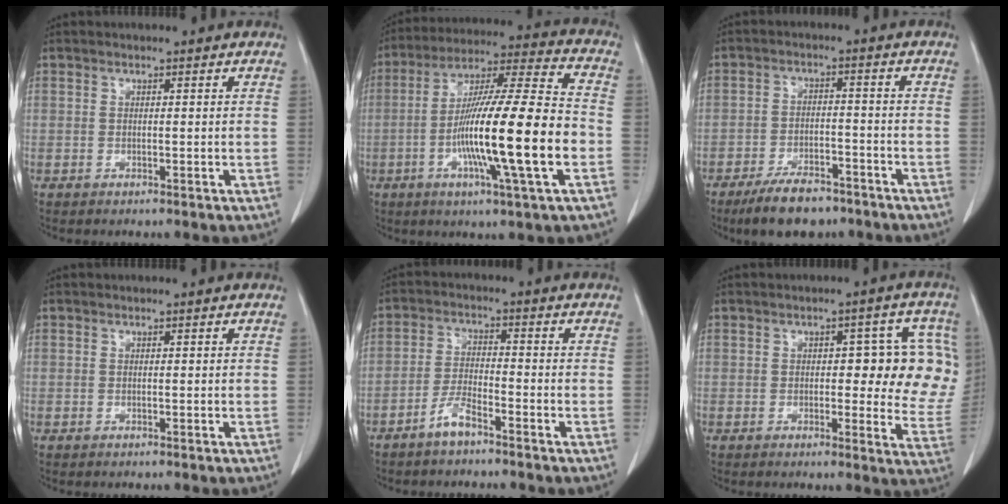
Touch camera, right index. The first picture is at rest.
{"total": 19.7, "force": [-4.6, 0.2, 19.2], "torque": [-0.333, -0.006, -0.082]}
{"total": 7.7, "force": [-5.7, 2.9, 4.2], "torque": [-0.074, -0.005, -0.096]}
{"total": 0.0}
{"total": 4.0, "force": [-3.1, 0.7, 2.4], "torque": [-0.055, 0.000, -0.062]}
{"total": 11.4, "force": [1.7, 4.7, 10.3], "torque": [-0.102, 0.012, 0.018]}